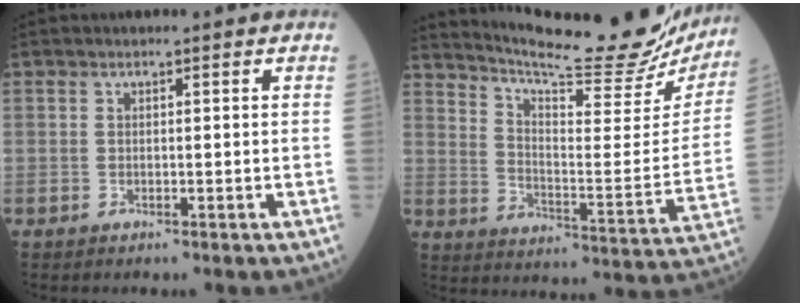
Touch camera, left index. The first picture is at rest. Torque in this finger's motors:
{"motor_torque": [0.05, -0.71, 0.21, 0.08]}